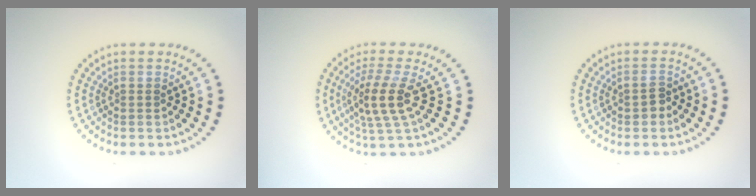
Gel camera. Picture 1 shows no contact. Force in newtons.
{"total": 3.8, "press": 3.1, "slide": 2.2}
{"total": 1.3, "press": 1.2, "slide": 0.3}